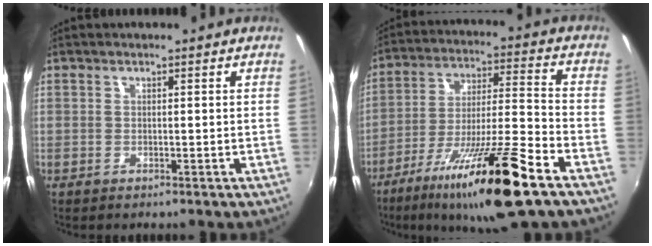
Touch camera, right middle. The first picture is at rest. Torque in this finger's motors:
{"motor_torque": [1.16, -0.98, 0.44, 0.21]}